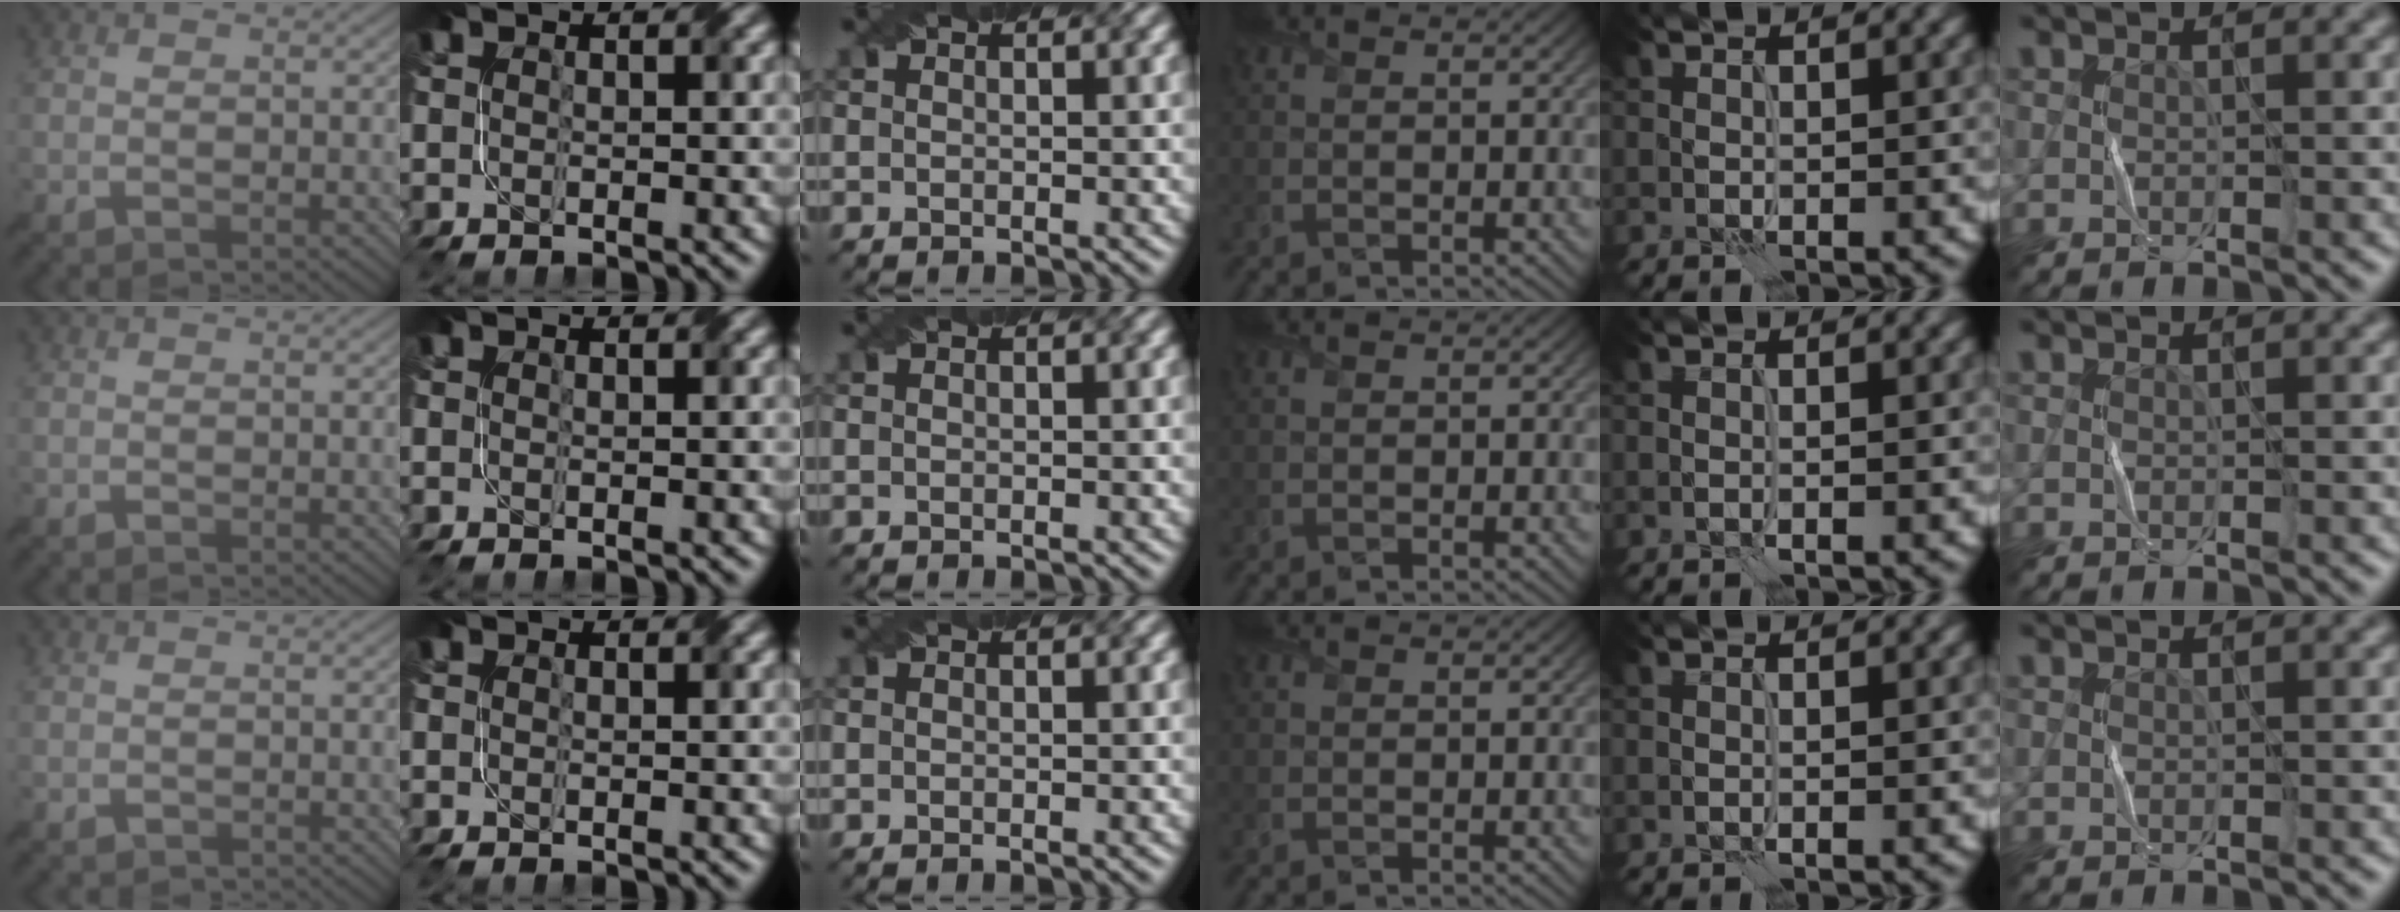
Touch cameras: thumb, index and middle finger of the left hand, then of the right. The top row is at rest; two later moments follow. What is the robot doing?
{"motion": "fold", "object": "bubble wrap"}